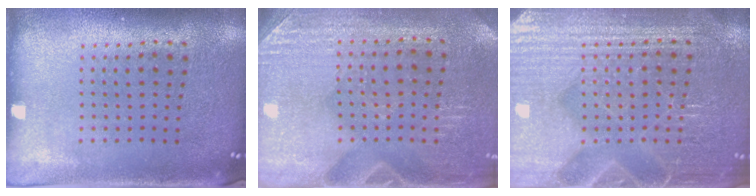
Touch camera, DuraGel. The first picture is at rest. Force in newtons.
{"total": 3.0, "press": 2.9, "slide": 0.6}
{"total": 4.5, "press": 4.4, "slide": 0.9}